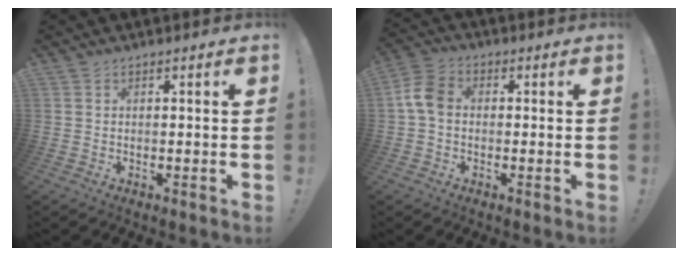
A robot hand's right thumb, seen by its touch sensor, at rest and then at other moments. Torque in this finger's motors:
{"motor_torque": [1.02, 1.01, 0.42, -0.44, 0.33]}